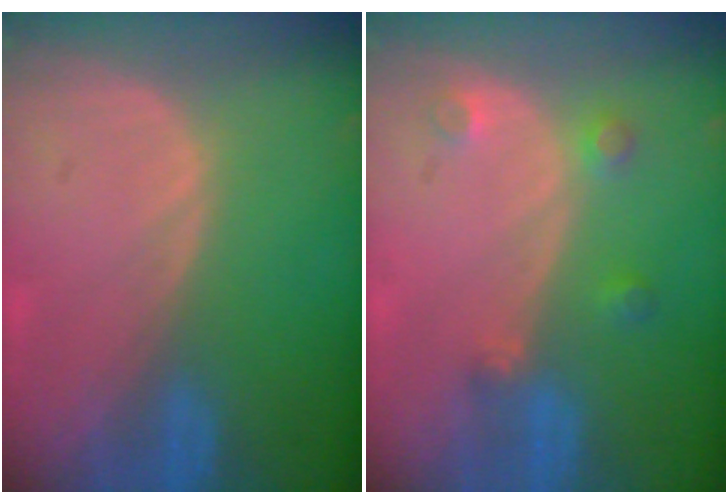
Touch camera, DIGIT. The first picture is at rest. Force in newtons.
{"total": 3.0, "press": 2.8, "slide": 1.1}